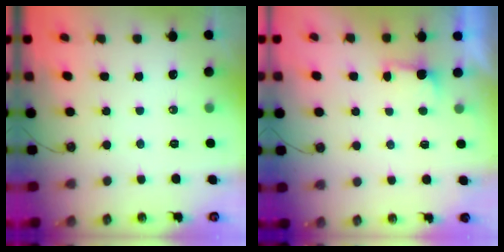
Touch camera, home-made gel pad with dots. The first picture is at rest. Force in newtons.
{"total": 1.2, "press": 0.9, "slide": 0.8}